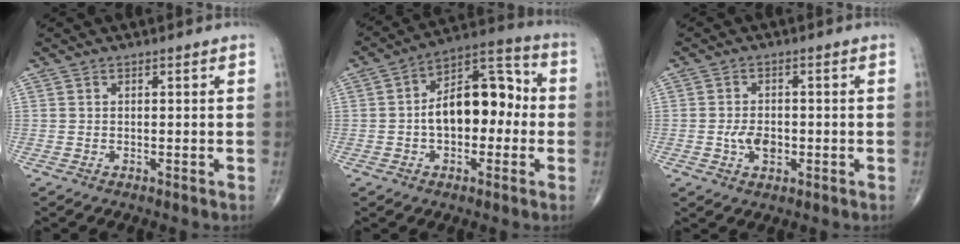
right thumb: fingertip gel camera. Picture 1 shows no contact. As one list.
[{"total": 14.6, "force": [-0.8, 8.7, 11.8], "torque": [-0.156, 0.045, -0.024]}, {"total": 4.4, "force": [-1.0, 2.9, 3.3], "torque": [-0.048, 0.002, -0.016]}]